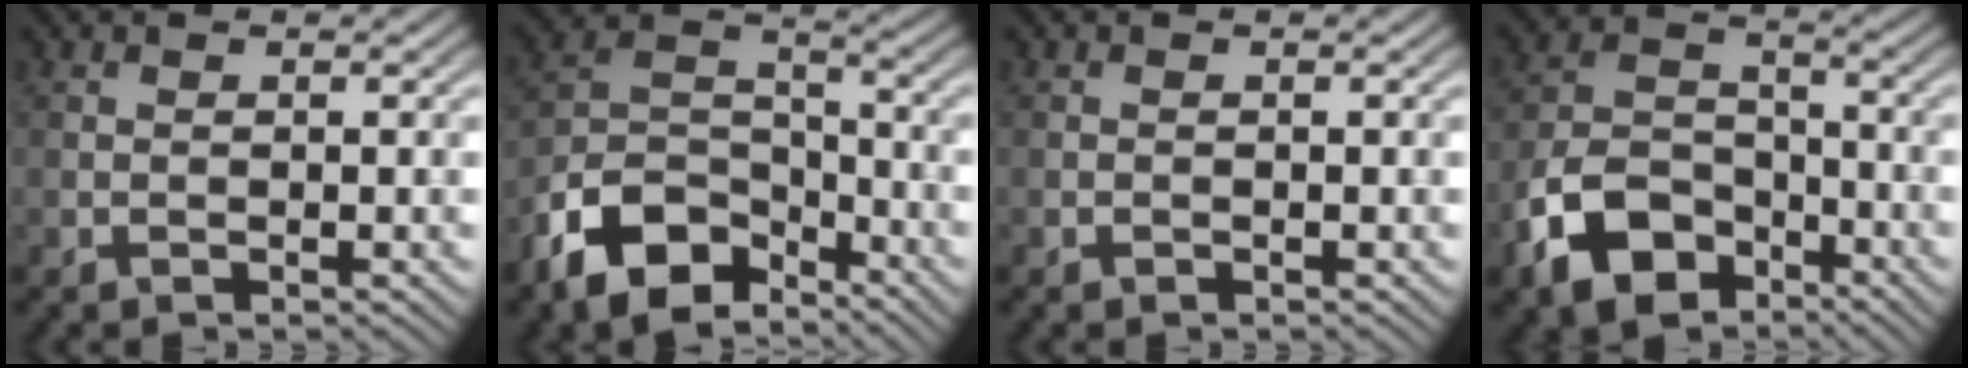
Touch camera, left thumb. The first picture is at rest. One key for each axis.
{"total": 11.3, "fx": -7.6, "fy": 6.0, "fz": 5.9, "tx": -0.119, "ty": -0.008, "tz": -0.159}
{"total": 0.0}
{"total": 9.9, "fx": -5.7, "fy": 6.0, "fz": 5.4, "tx": -0.123, "ty": -0.009, "tz": -0.124}